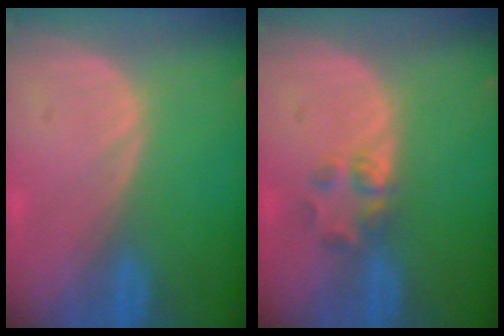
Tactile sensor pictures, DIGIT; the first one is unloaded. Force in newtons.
{"total": 2.7, "press": 2.6, "slide": 0.9}